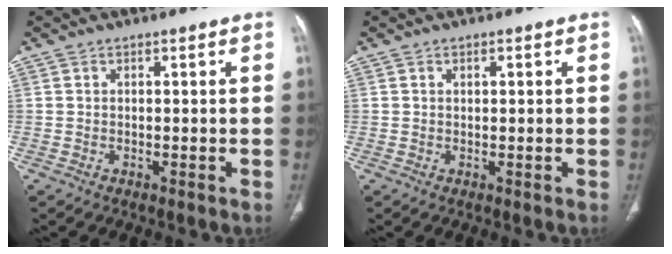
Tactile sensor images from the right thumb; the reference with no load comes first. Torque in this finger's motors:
{"motor_torque": [-0.02, -0.10, -0.17, 0.02, 0.06]}